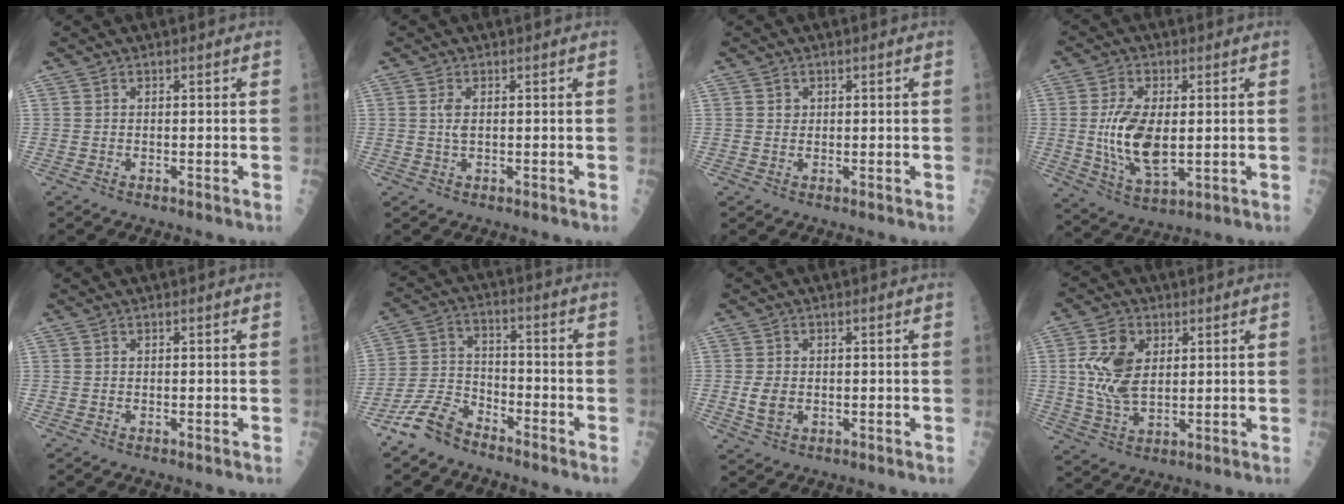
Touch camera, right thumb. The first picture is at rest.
{"total": 1.9, "force": [0.4, 0.7, 1.7], "torque": [-0.039, -0.001, 0.011]}
{"total": 1.3, "force": [0.5, 1.1, 0.4], "torque": [0.002, -0.001, 0.008]}
{"total": 12.3, "force": [0.1, 5.8, 10.9], "torque": [-0.209, -0.017, 0.011]}
{"total": 0.0}
{"total": 8.5, "force": [-6.7, 3.7, 3.6], "torque": [-0.071, 0.043, -0.141]}
{"total": 3.7, "force": [-0.3, 2.6, 2.6], "torque": [-0.044, -0.002, -0.002]}
{"total": 10.4, "force": [2.1, 6.3, 8.0], "torque": [-0.151, -0.006, 0.046]}